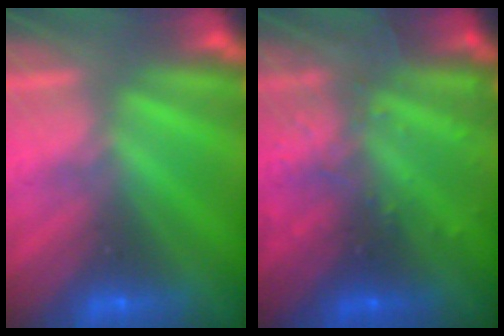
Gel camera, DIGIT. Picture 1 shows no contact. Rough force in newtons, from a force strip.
{"total": 2.9}